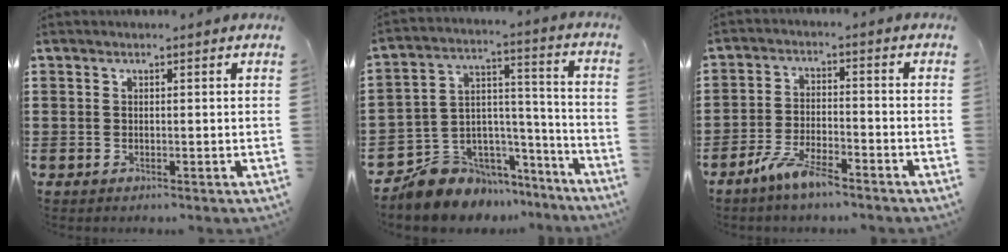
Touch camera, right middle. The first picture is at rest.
{"total": 7.8, "force": [-6.5, 4.3, -0.2], "torque": [-0.017, 0.005, -0.123]}
{"total": 5.4, "force": [-4.4, 0.9, 3.0], "torque": [-0.068, -0.001, -0.085]}